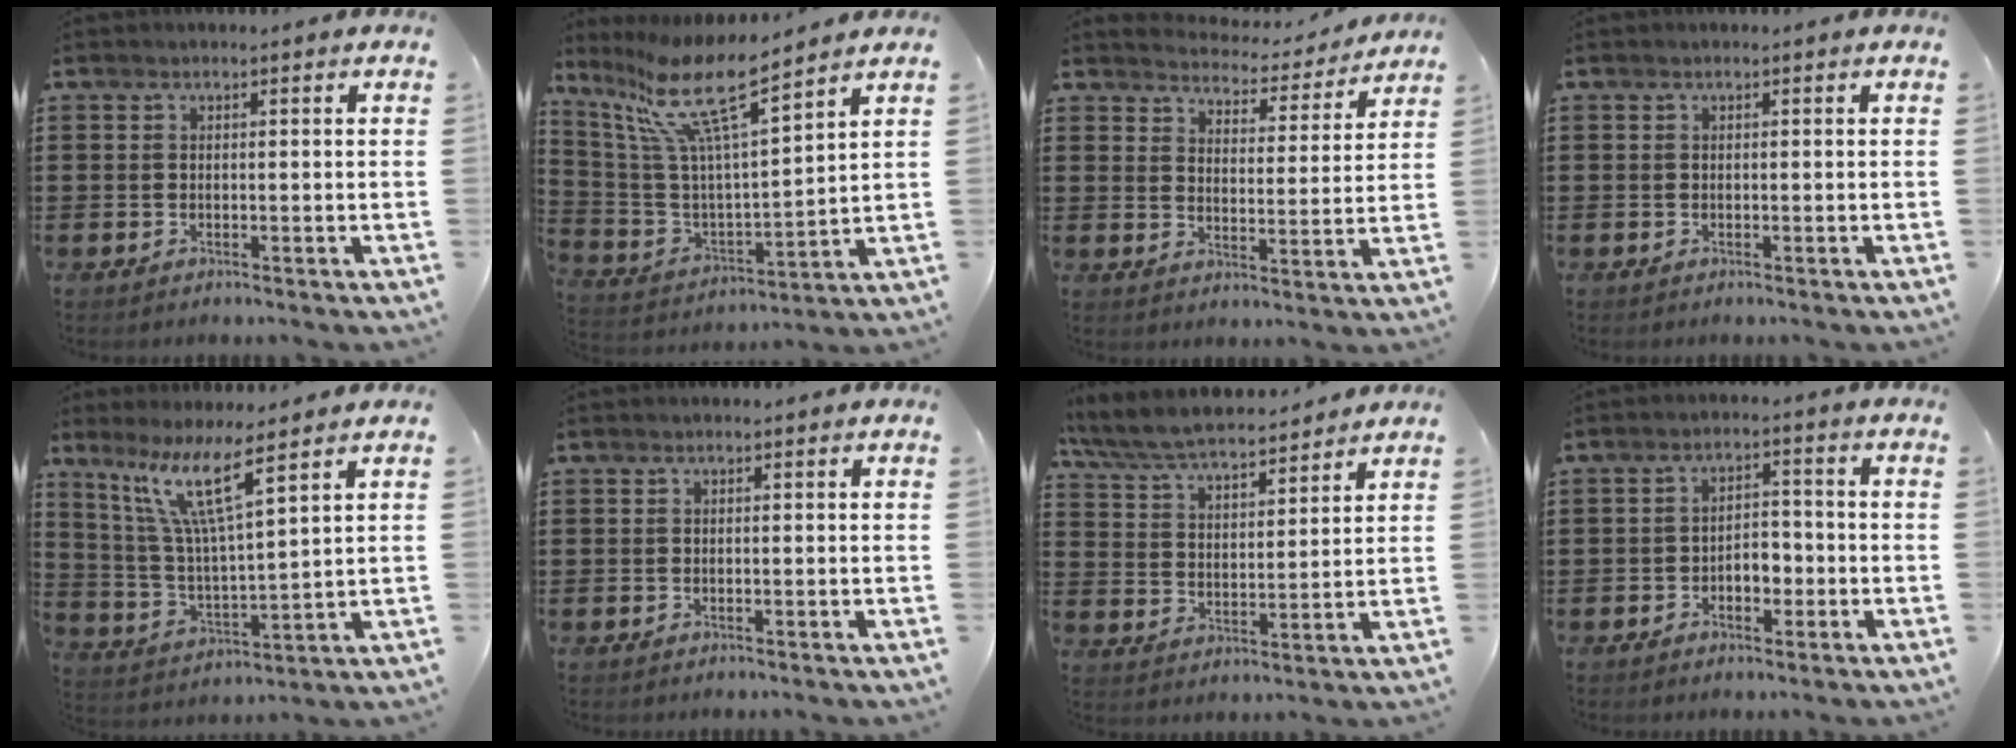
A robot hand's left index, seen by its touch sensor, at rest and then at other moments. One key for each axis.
{"total": 12.4, "fx": 8.6, "fy": 1.7, "fz": 8.7, "tx": -0.204, "ty": -0.054, "tz": 0.141}
{"total": 3.7, "fx": 3.7, "fy": 0.3, "fz": -0.2, "tx": -0.013, "ty": -0.032, "tz": 0.056}
{"total": 0.0}
{"total": 10.1, "fx": 6.7, "fy": 0.5, "fz": 7.4, "tx": -0.163, "ty": -0.031, "tz": 0.116}
{"total": 0.0}
{"total": 6.7, "fx": 6.3, "fy": 0.8, "fz": 2.1, "tx": -0.068, "ty": -0.032, "tz": 0.111}
{"total": 3.4, "fx": -1.4, "fy": 2.1, "fz": 2.3, "tx": -0.045, "ty": 0.007, "tz": -0.031}